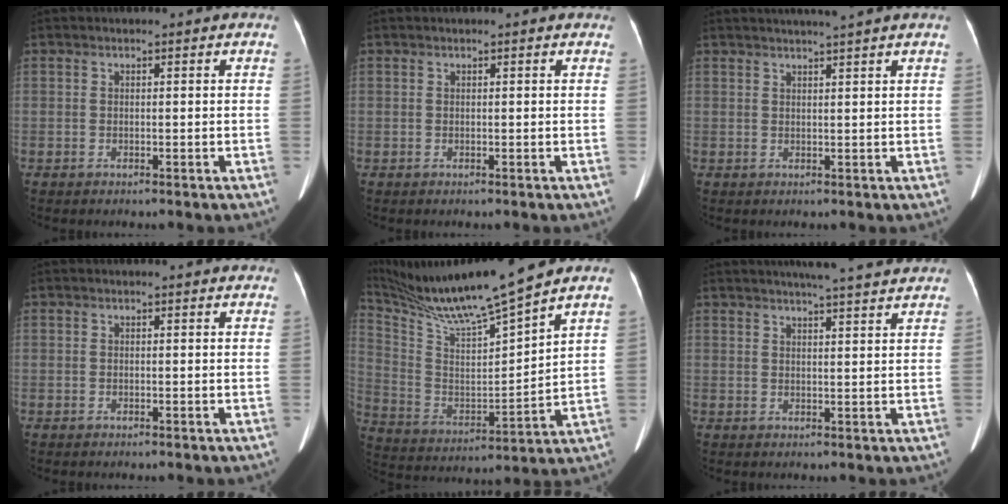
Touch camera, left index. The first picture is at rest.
{"total": 2.0, "force": [1.8, 0.3, 0.7], "torque": [-0.011, 0.023, 0.019]}
{"total": 5.1, "force": [4.4, -1.2, 2.3], "torque": [-0.028, 0.012, 0.059]}
{"total": 1.3, "force": [1.2, 0.4, 0.3], "torque": [-0.016, 0.007, 0.007]}
{"total": 17.5, "force": [15.3, -1.1, 8.4], "torque": [-0.167, -0.013, 0.280]}
{"total": 10.1, "force": [9.1, 0.3, 4.4], "torque": [-0.063, 0.016, 0.108]}